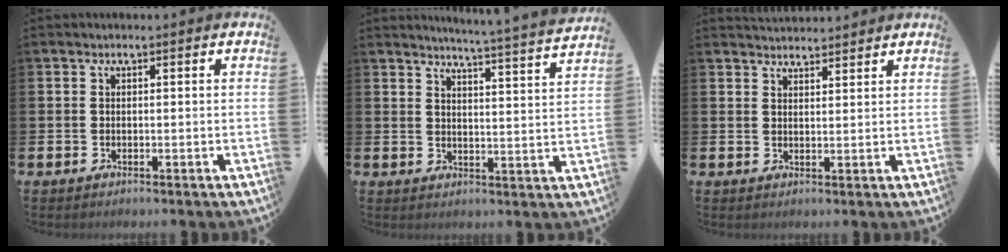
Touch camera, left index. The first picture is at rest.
{"total": 4.7, "force": [4.5, -1.1, 0.7], "torque": [-0.018, -0.044, 0.073]}
{"total": 2.9, "force": [2.8, 0.5, 0.0], "torque": [0.002, -0.017, 0.051]}